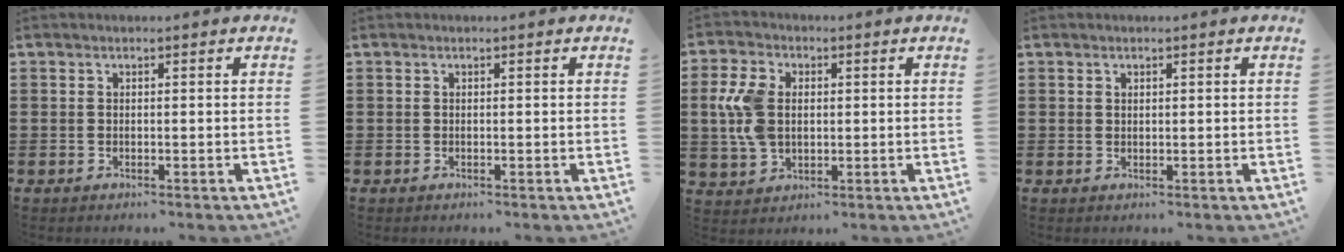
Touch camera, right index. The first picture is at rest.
{"total": 0.0}
{"total": 7.7, "force": [0.8, 5.2, 5.6], "torque": [-0.152, 0.006, 0.006]}
{"total": 0.6, "force": [0.4, 0.4, 0.1], "torque": [-0.004, 0.002, 0.009]}